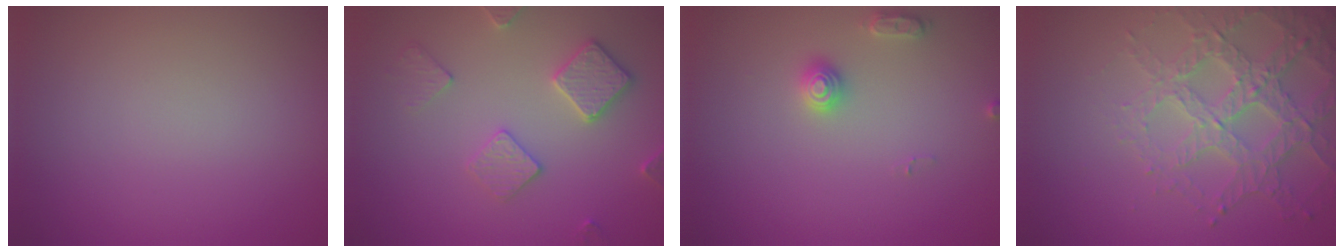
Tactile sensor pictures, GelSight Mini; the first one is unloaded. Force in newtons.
{"total": 3.2, "press": 3.2, "slide": 0.6}
{"total": 2.0, "press": 2.0, "slide": 0.3}
{"total": 4.7, "press": 4.1, "slide": 2.3}